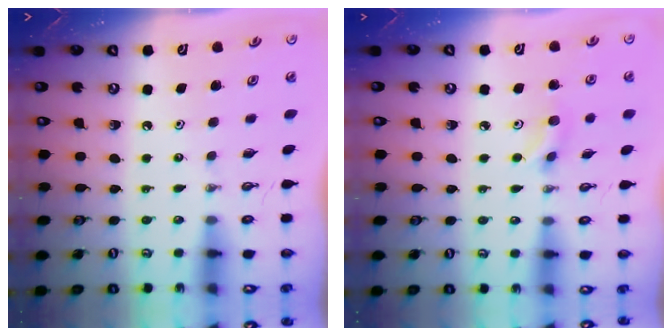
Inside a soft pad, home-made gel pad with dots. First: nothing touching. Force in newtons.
{"total": 4.6, "press": 4.5, "slide": 0.8}